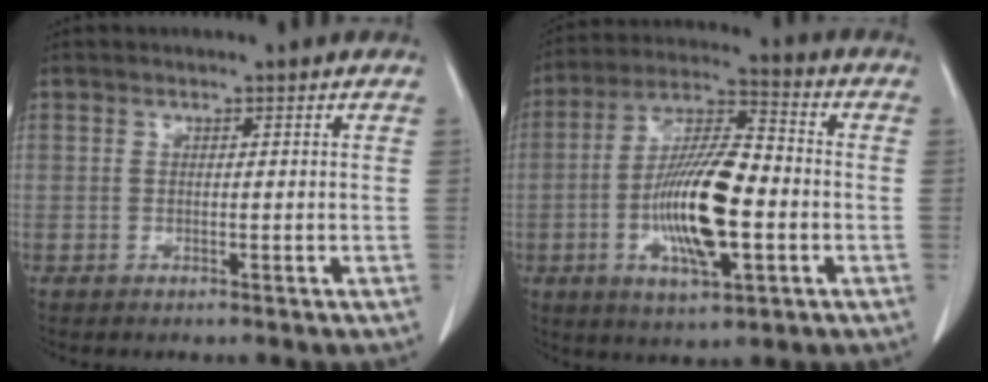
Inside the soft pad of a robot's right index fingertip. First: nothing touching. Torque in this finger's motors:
{"motor_torque": [2.14, 0.01, 0.48, 0.20]}